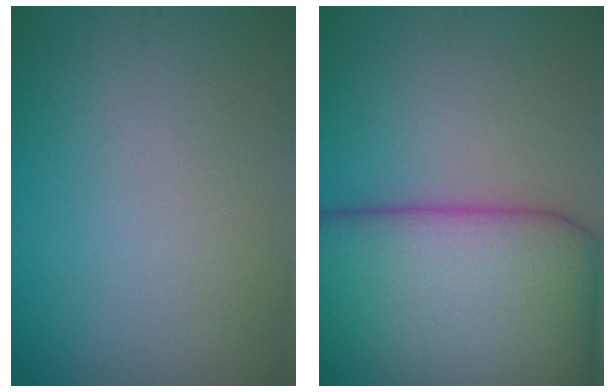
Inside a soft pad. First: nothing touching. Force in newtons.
{"total": 16.8, "press": 16.8, "slide": 0.9}